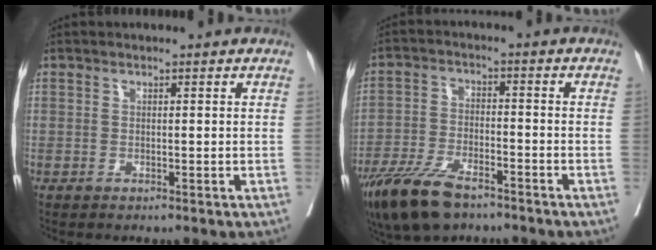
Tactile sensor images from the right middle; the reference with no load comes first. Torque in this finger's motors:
{"motor_torque": [1.11, -1.04, 0.32, 0.13]}